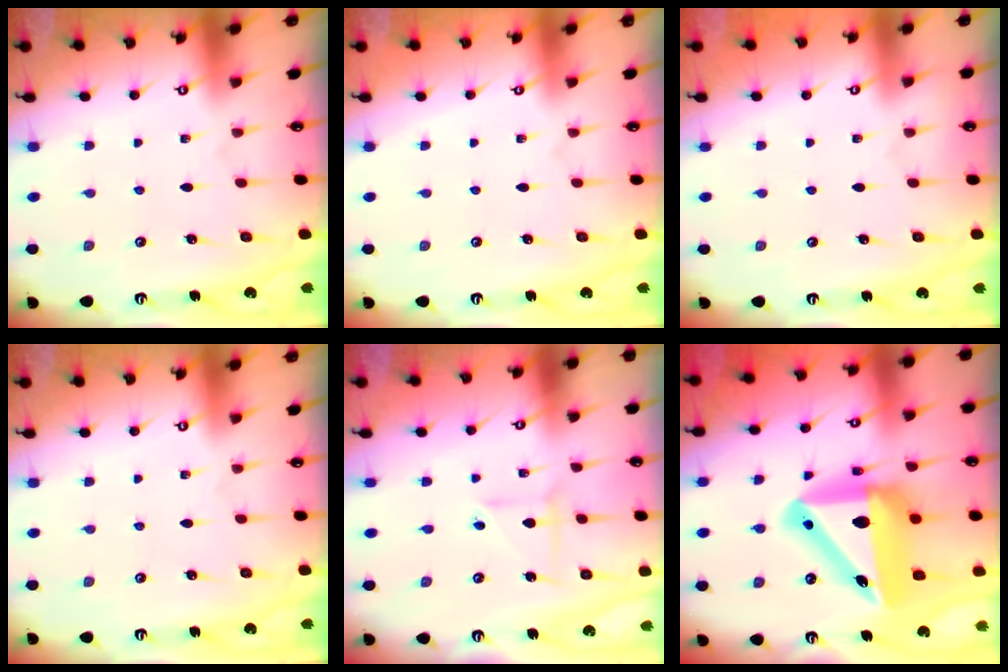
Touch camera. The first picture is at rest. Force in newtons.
{"total": 0.8, "press": 0.7, "slide": 0.4}
{"total": 0.0}
{"total": 0.0}
{"total": 3.3, "press": 3.2, "slide": 0.4}
{"total": 18.3, "press": 17.8, "slide": 4.1}